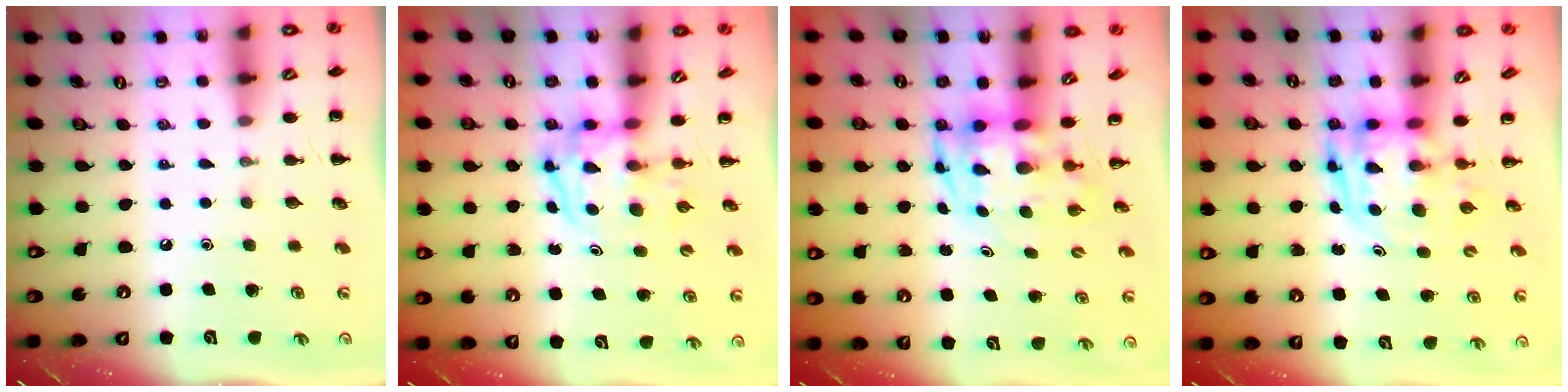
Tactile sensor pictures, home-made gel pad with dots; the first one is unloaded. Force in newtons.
{"total": 3.5, "press": 3.5, "slide": 0.5}
{"total": 3.7, "press": 3.7, "slide": 0.8}
{"total": 3.3, "press": 3.3, "slide": 0.7}